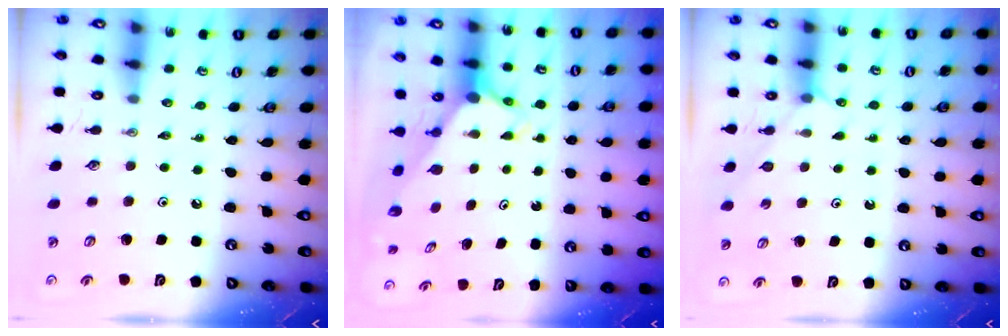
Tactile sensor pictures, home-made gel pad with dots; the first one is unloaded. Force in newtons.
{"total": 3.0, "press": 3.0, "slide": 0.2}
{"total": 4.5, "press": 4.5, "slide": 0.6}